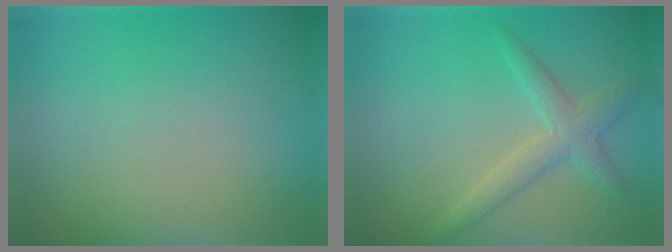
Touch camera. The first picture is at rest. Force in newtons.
{"total": 2.5, "press": 2.5, "slide": 0.0}